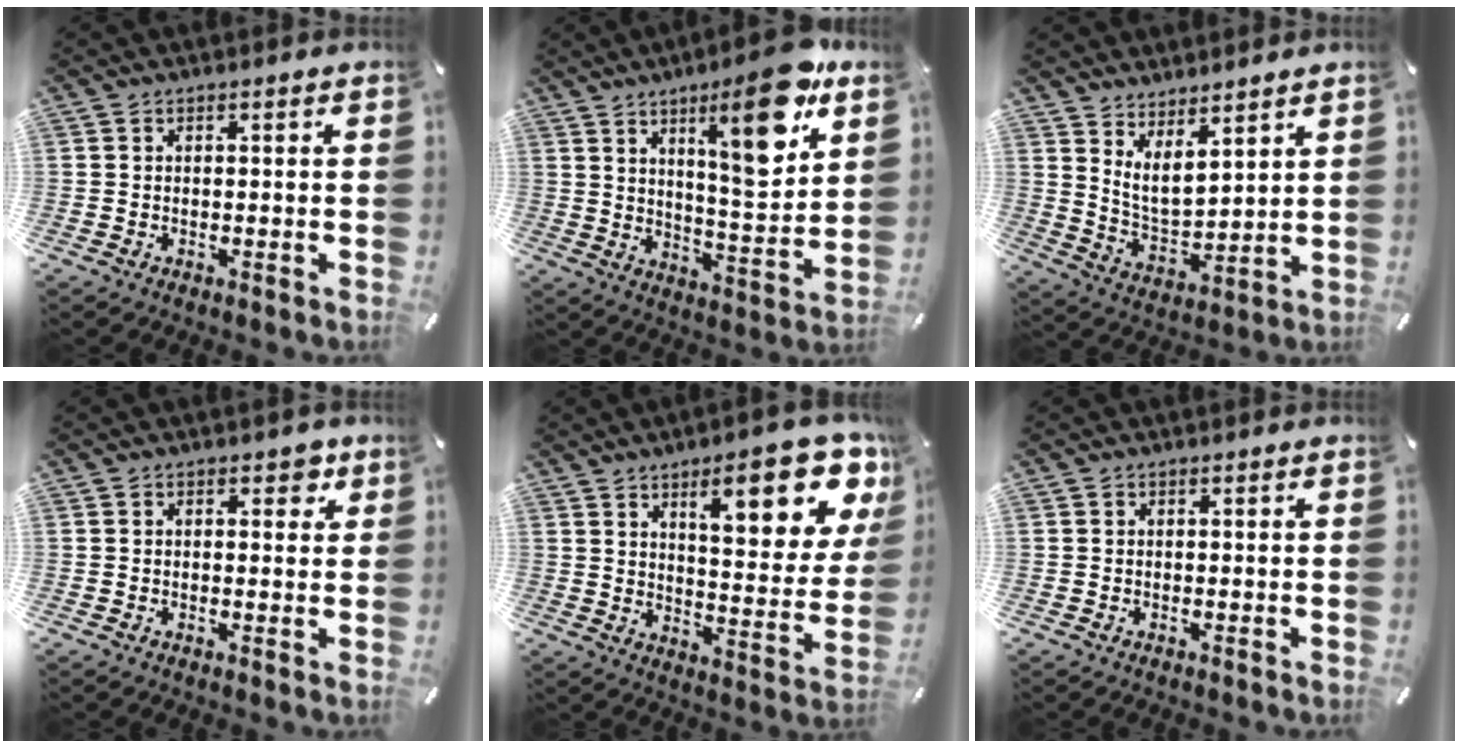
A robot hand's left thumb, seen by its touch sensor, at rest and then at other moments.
{"total": 17.6, "force": [9.7, 4.6, 13.9], "torque": [-0.200, -0.051, 0.143]}
{"total": 6.8, "force": [5.6, 2.7, 2.8], "torque": [-0.070, -0.034, 0.106]}
{"total": 2.9, "force": [1.2, 1.8, 2.0], "torque": [-0.012, -0.004, 0.012]}
{"total": 18.3, "force": [10.9, 6.2, 13.4], "torque": [-0.174, -0.072, 0.169]}
{"total": 0.0}